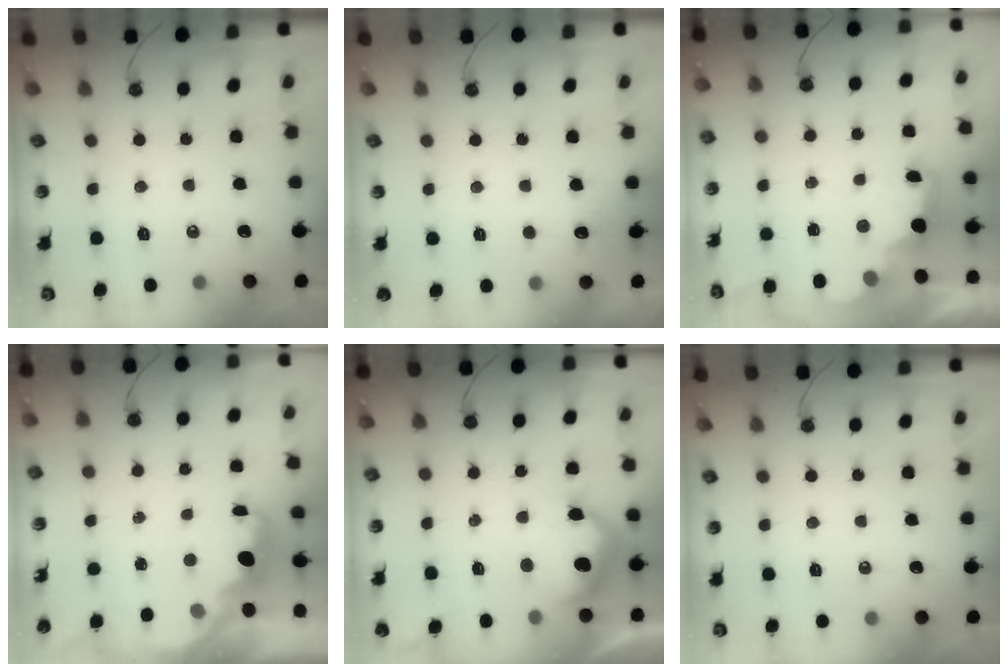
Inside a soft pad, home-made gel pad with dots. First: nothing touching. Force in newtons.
{"total": 2.4, "press": 2.2, "slide": 1.0}
{"total": 3.0, "press": 2.9, "slide": 0.6}
{"total": 2.5, "press": 2.4, "slide": 0.8}
{"total": 13.3, "press": 13.2, "slide": 1.1}
{"total": 0.0}